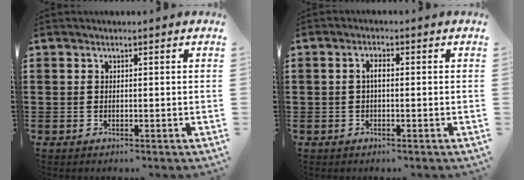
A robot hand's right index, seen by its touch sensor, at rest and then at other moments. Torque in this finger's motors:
{"motor_torque": [1.17, 0.96, 0.19, 0.05]}